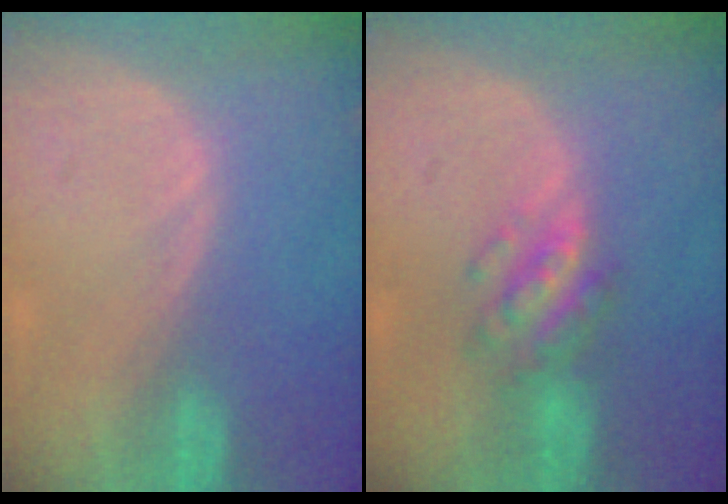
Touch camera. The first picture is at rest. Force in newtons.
{"total": 5.7, "press": 5.1, "slide": 2.6}